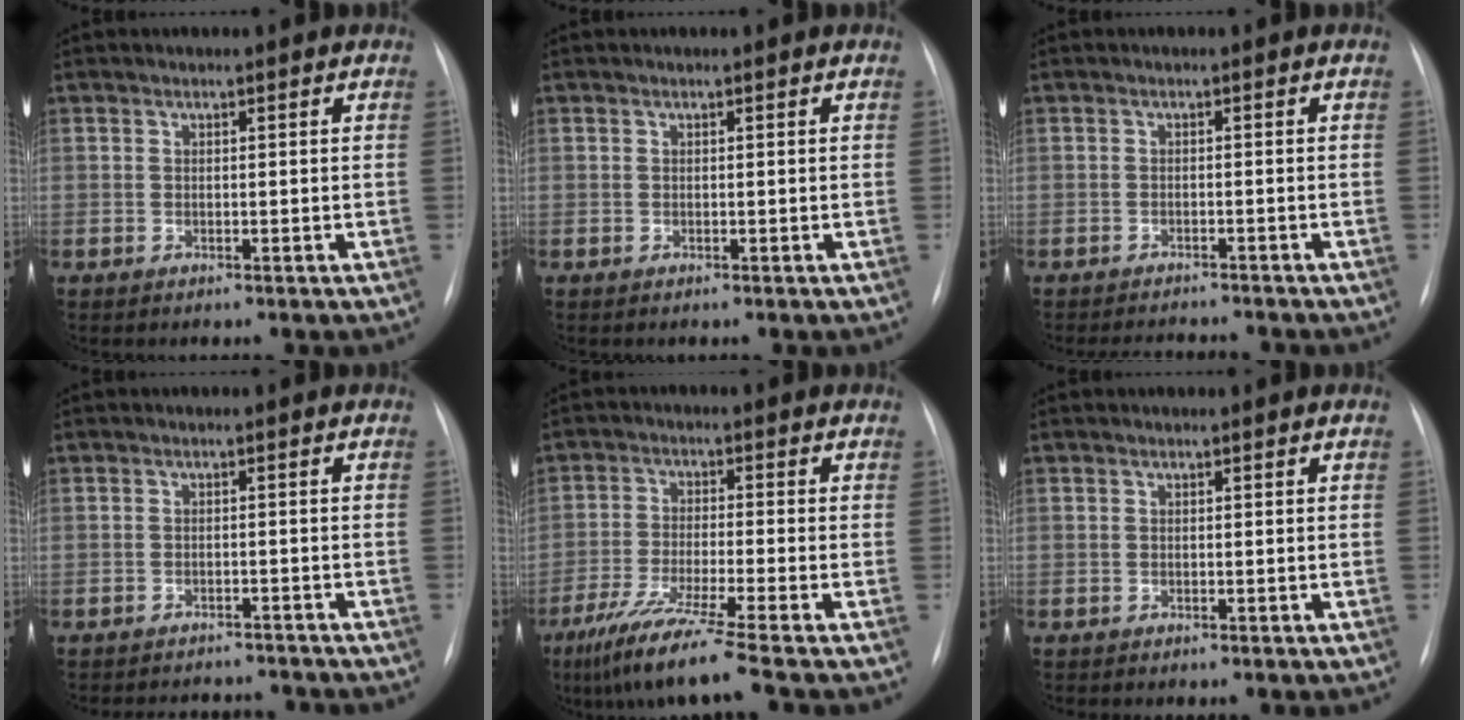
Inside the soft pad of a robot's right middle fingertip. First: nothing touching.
{"total": 0.0}
{"total": 5.6, "force": [-5.4, 0.7, 1.2], "torque": [-0.012, -0.005, -0.072]}
{"total": 6.8, "force": [-6.6, 1.5, 0.8], "torque": [-0.008, 0.007, -0.078]}
{"total": 10.6, "force": [-7.8, -1.6, 7.0], "torque": [-0.127, -0.043, -0.136]}
{"total": 0.0}